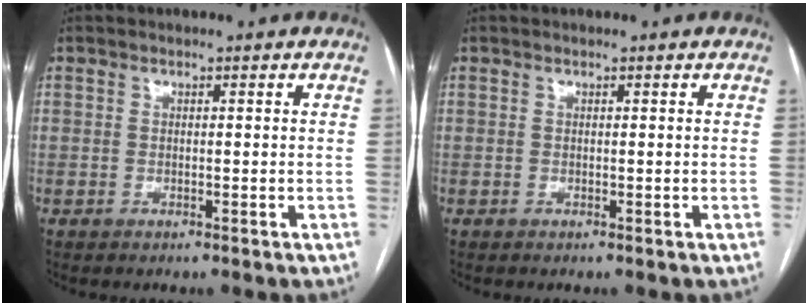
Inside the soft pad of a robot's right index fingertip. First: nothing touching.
{"total": 0.0}